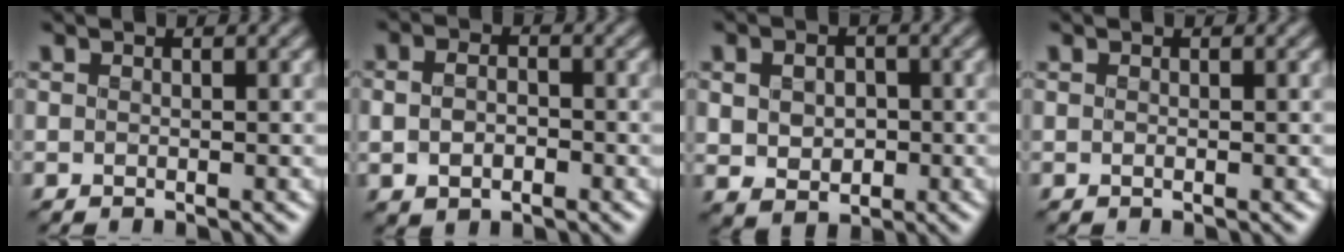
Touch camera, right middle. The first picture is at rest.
{"total": 3.1, "force": [-0.4, 2.2, 2.2], "torque": [-0.036, 0.001, -0.006]}
{"total": 3.6, "force": [0.1, 2.8, 2.3], "torque": [-0.048, -0.006, 0.009]}
{"total": 0.0}